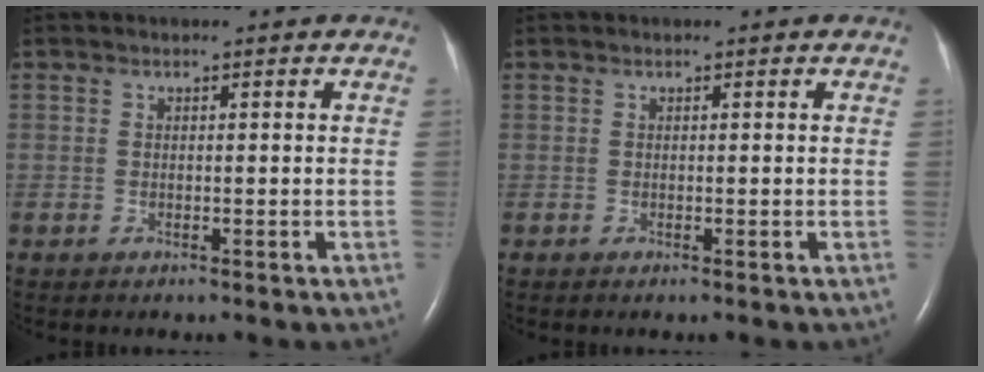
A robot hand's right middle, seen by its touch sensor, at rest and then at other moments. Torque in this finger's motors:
{"motor_torque": [0.12, -0.13, 0.00, 0.02]}